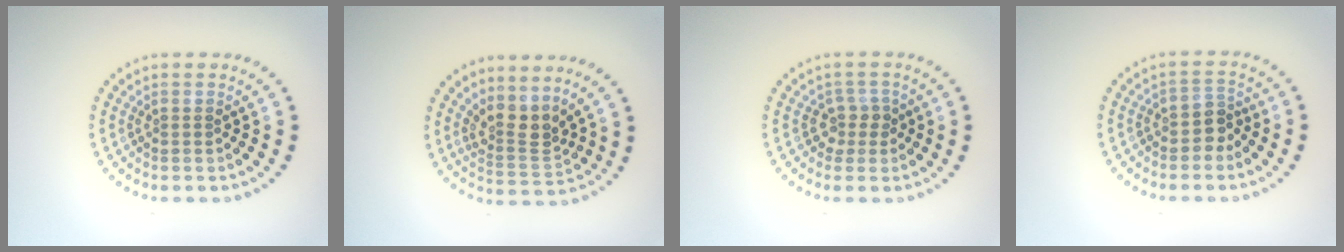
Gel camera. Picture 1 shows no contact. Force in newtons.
{"total": 3.0, "press": 2.3, "slide": 2.0}
{"total": 1.7, "press": 1.3, "slide": 1.1}
{"total": 2.0, "press": 1.6, "slide": 1.2}